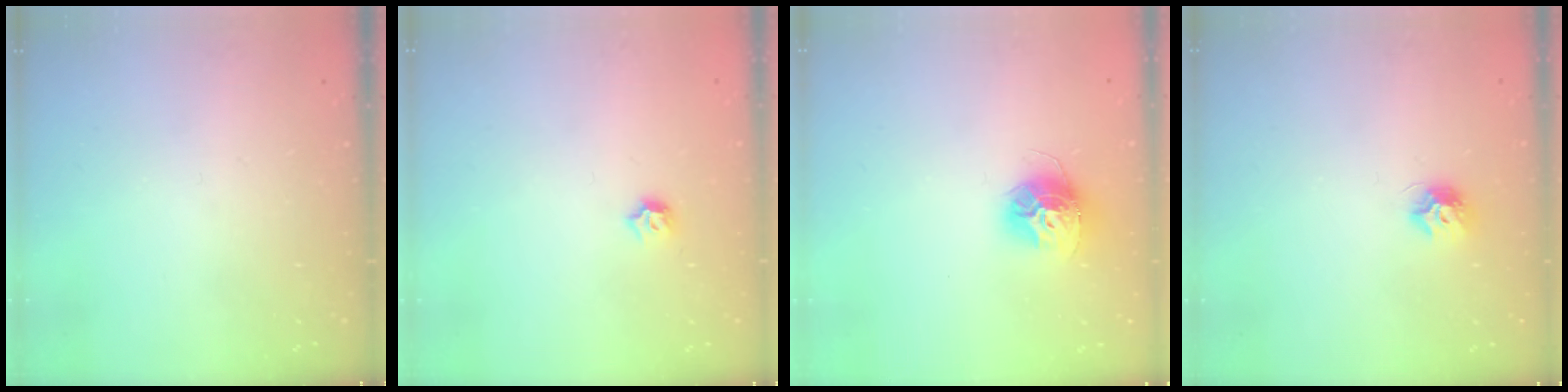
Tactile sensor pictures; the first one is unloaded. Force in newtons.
{"total": 3.7, "press": 3.6, "slide": 0.6}
{"total": 12.1, "press": 12.0, "slide": 1.0}
{"total": 7.4, "press": 7.4, "slide": 0.2}